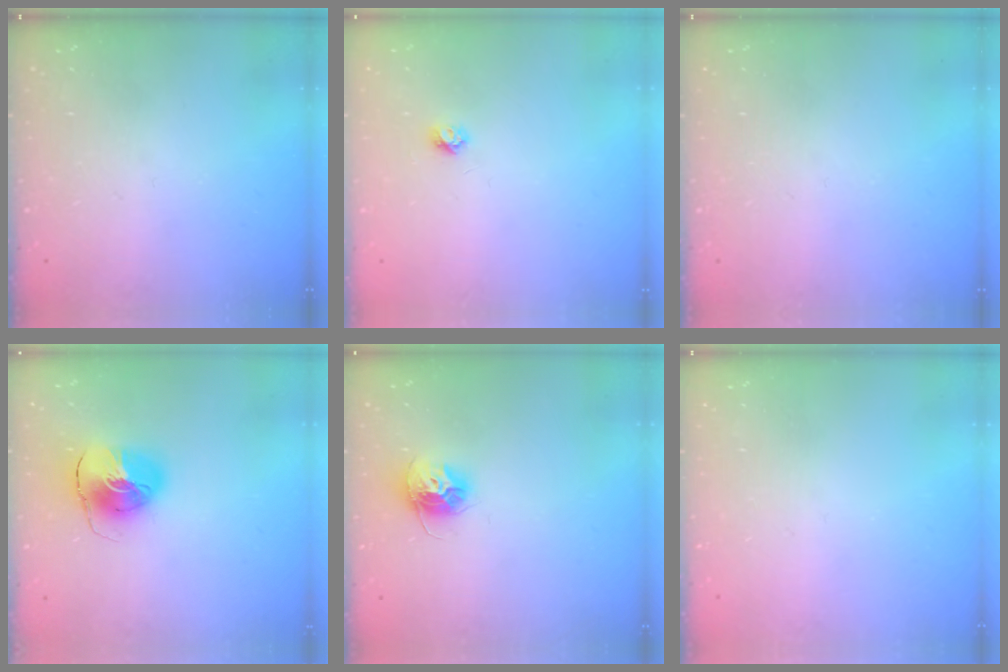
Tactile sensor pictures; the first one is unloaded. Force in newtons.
{"total": 3.7, "press": 3.7, "slide": 0.4}
{"total": 0.0}
{"total": 9.3, "press": 9.2, "slide": 1.3}
{"total": 10.3, "press": 10.3, "slide": 0.4}
{"total": 0.0}